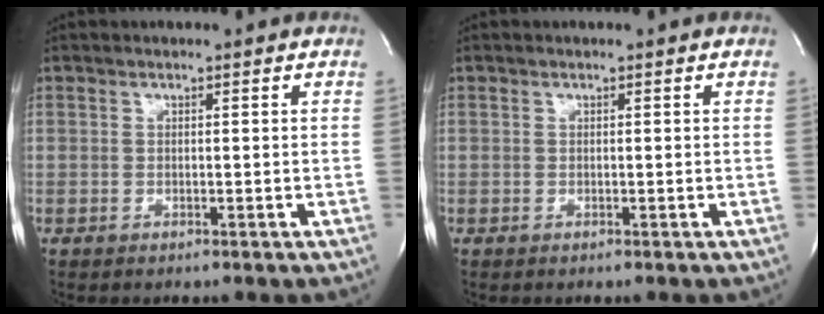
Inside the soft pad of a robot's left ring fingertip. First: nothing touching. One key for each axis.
{"total": 0.0}